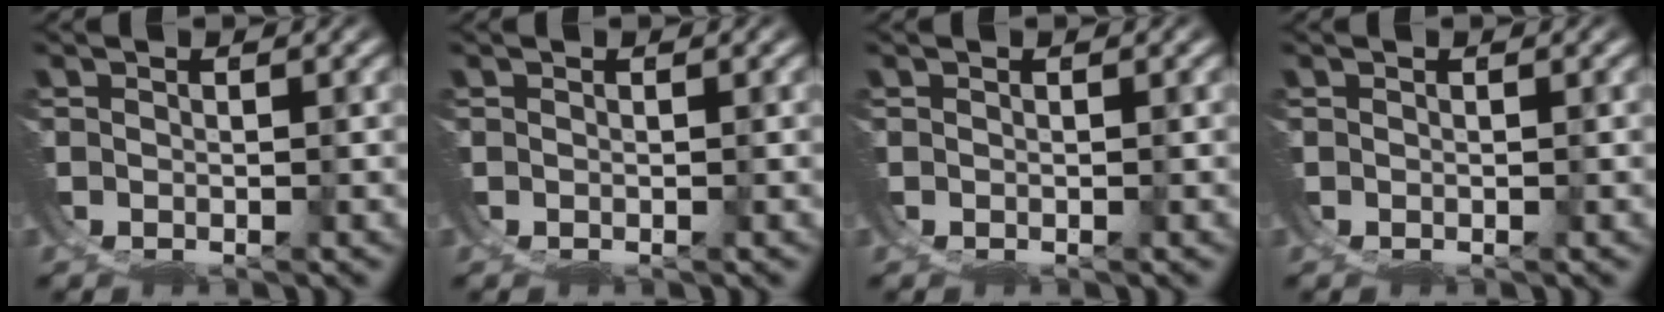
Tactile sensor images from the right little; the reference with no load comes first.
{"total": 0.0}
{"total": 0.0}
{"total": 0.0}